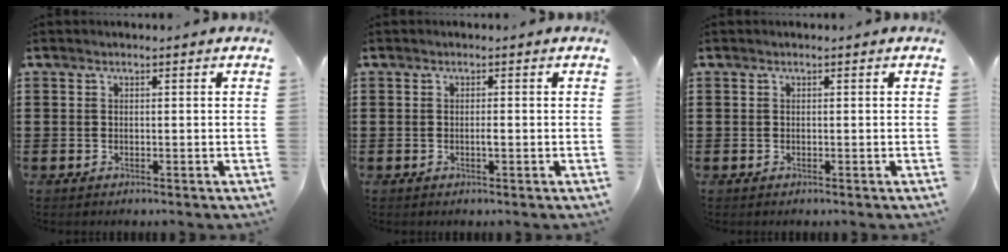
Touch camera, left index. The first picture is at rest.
{"total": 0.9, "force": [-0.2, 0.2, 0.9], "torque": [-0.017, -0.004, -0.002]}
{"total": 0.0}